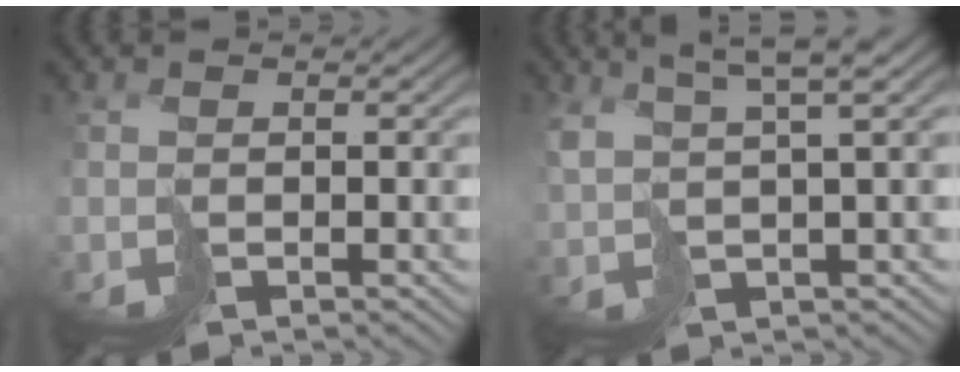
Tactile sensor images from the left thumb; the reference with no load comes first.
{"total": 5.5, "force": [3.4, 0.9, 4.2], "torque": [-0.069, 0.022, 0.065]}